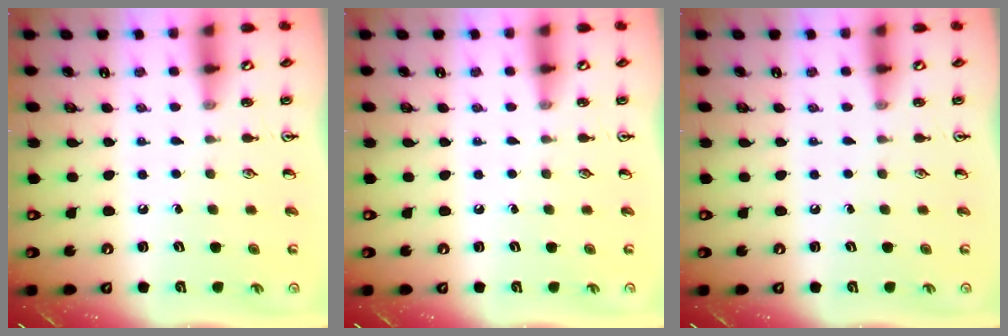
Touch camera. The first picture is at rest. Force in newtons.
{"total": 0.0}
{"total": 0.0}